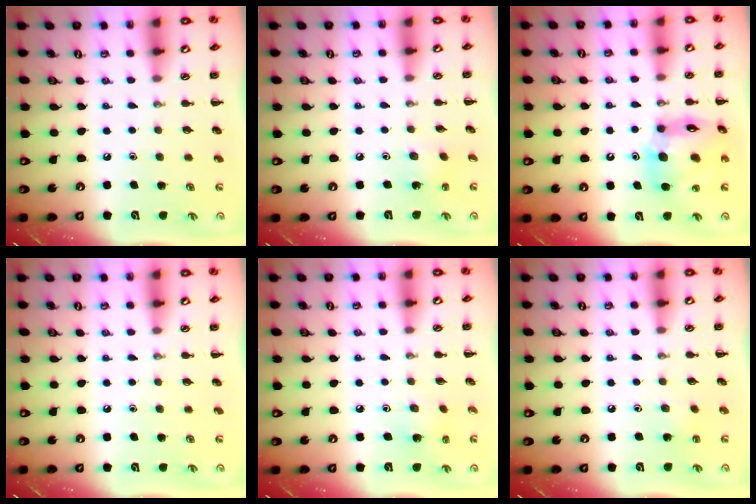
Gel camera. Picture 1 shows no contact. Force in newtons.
{"total": 2.5, "press": 2.4, "slide": 0.8}
{"total": 12.0, "press": 11.6, "slide": 3.1}
{"total": 0.0}
{"total": 2.7, "press": 2.5, "slide": 0.9}
{"total": 3.3, "press": 3.1, "slide": 0.9}